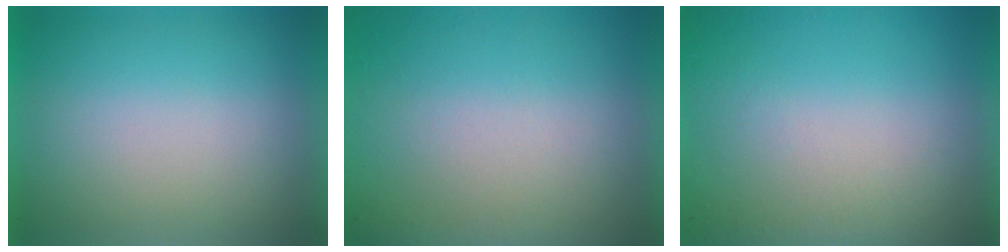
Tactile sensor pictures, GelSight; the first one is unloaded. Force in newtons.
{"total": 5.9}
{"total": 5.1}